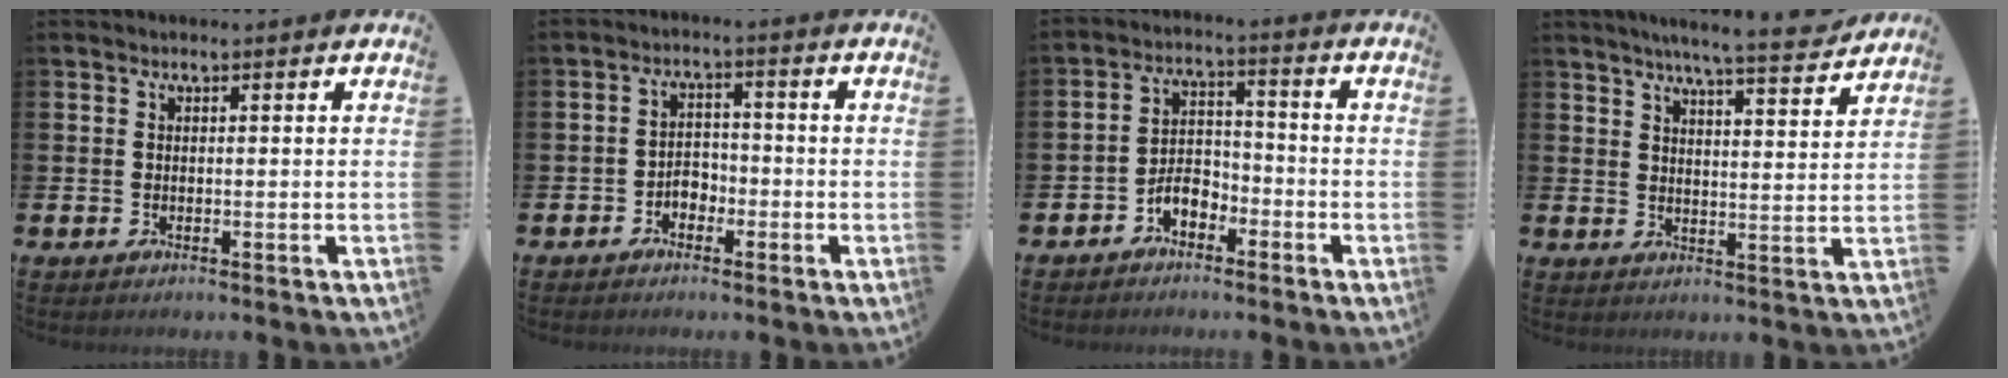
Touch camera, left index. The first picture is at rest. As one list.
[{"total": 2.6, "force": [-1.7, 1.7, 0.9], "torque": [-0.022, 0.010, -0.038]}, {"total": 4.2, "force": [-2.8, 2.4, 2.1], "torque": [-0.039, 0.011, -0.055]}, {"total": 6.7, "force": [6.3, -0.3, 2.2], "torque": [-0.047, -0.038, 0.108]}]